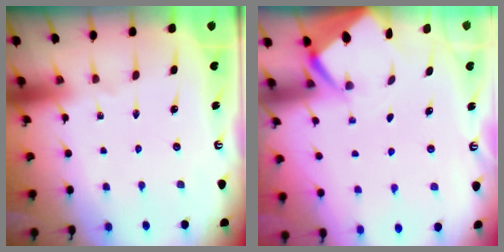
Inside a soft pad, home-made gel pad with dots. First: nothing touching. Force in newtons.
{"total": 2.9, "press": 2.9, "slide": 0.3}